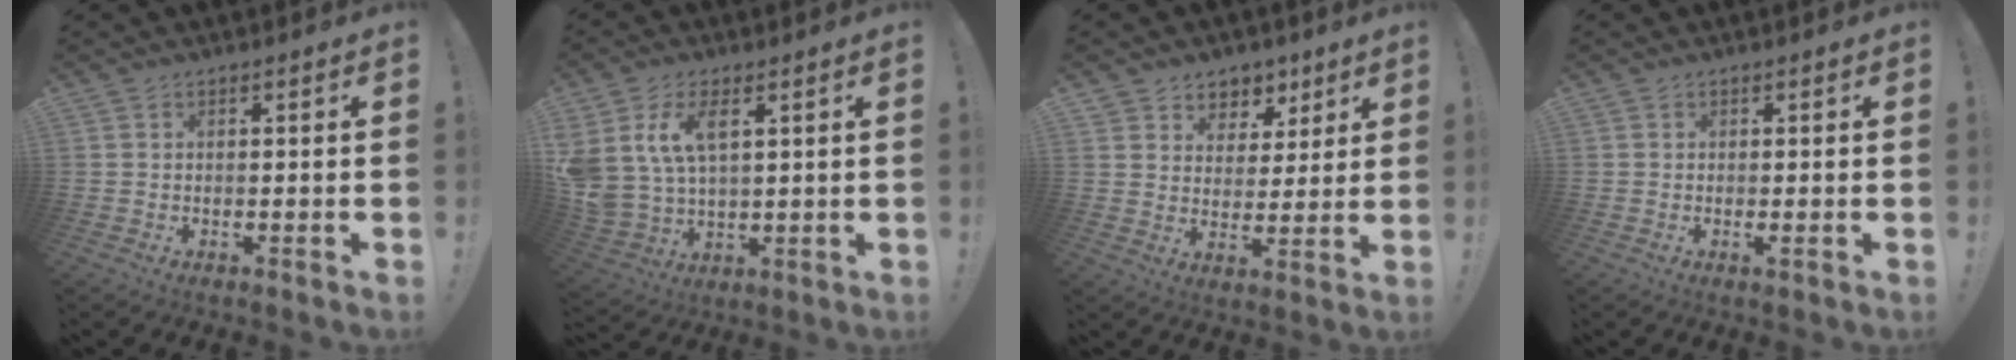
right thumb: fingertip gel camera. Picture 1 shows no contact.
{"total": 11.5, "force": [5.4, 6.6, 7.7], "torque": [-0.173, -0.019, 0.102]}
{"total": 7.3, "force": [4.2, 5.9, 0.6], "torque": [0.001, -0.036, 0.085]}
{"total": 1.0, "force": [0.1, -0.3, 0.9], "torque": [-0.012, -0.005, 0.001]}